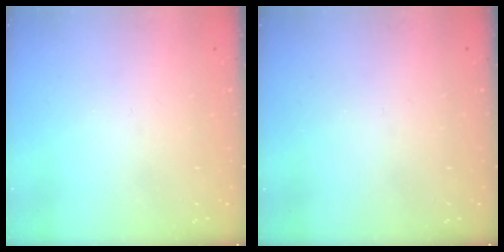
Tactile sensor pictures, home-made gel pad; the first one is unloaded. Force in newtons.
{"total": 0.0}